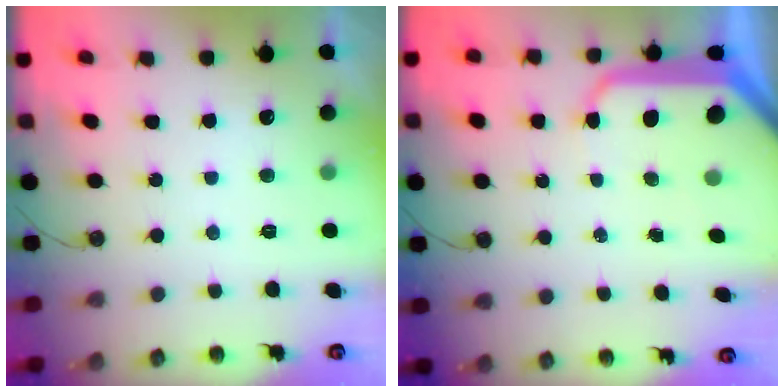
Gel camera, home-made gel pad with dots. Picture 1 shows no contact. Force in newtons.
{"total": 13.8, "press": 13.7, "slide": 1.6}